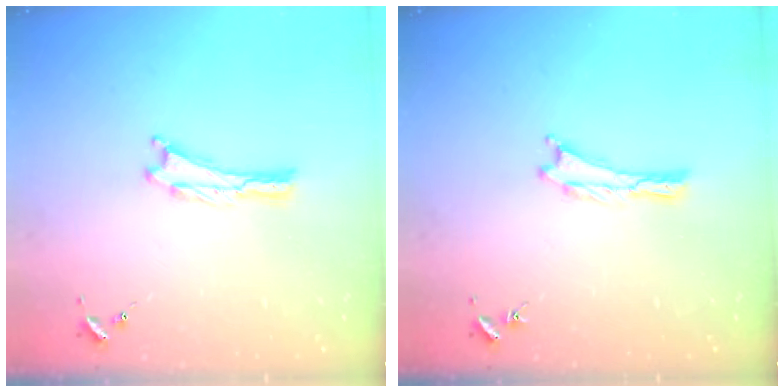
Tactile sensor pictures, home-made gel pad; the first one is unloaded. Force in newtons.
{"total": 0.0}